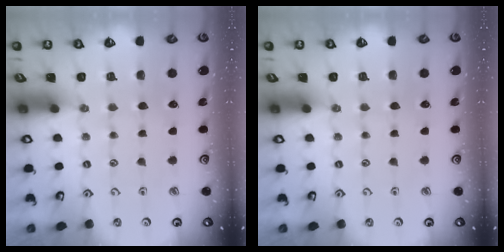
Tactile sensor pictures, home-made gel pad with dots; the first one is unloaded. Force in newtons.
{"total": 0.0}